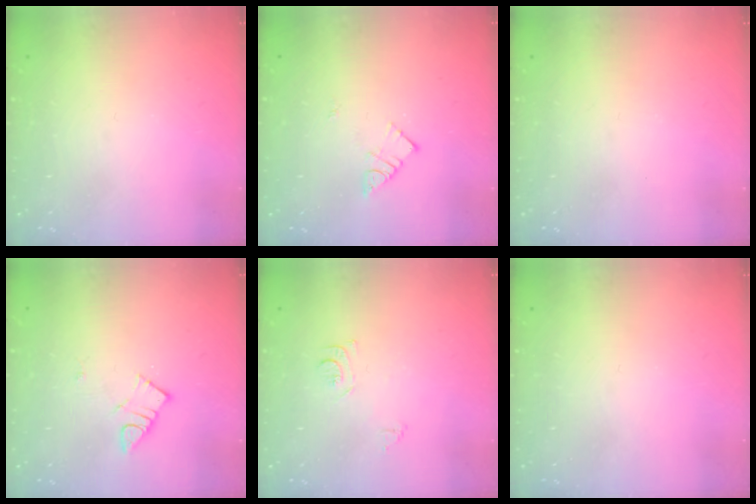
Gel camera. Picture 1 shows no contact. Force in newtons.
{"total": 5.5, "press": 5.5, "slide": 0.1}
{"total": 0.0}
{"total": 4.7, "press": 4.7, "slide": 0.2}
{"total": 5.6, "press": 5.6, "slide": 0.7}
{"total": 0.0}